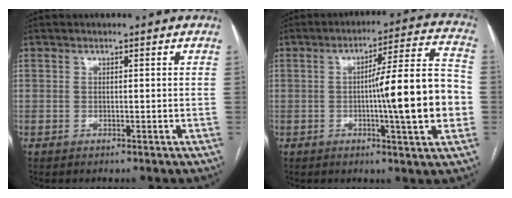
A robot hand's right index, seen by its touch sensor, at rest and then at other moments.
{"total": 15.2, "force": [-2.2, 0.5, 15.0], "torque": [-0.214, 0.013, -0.034]}